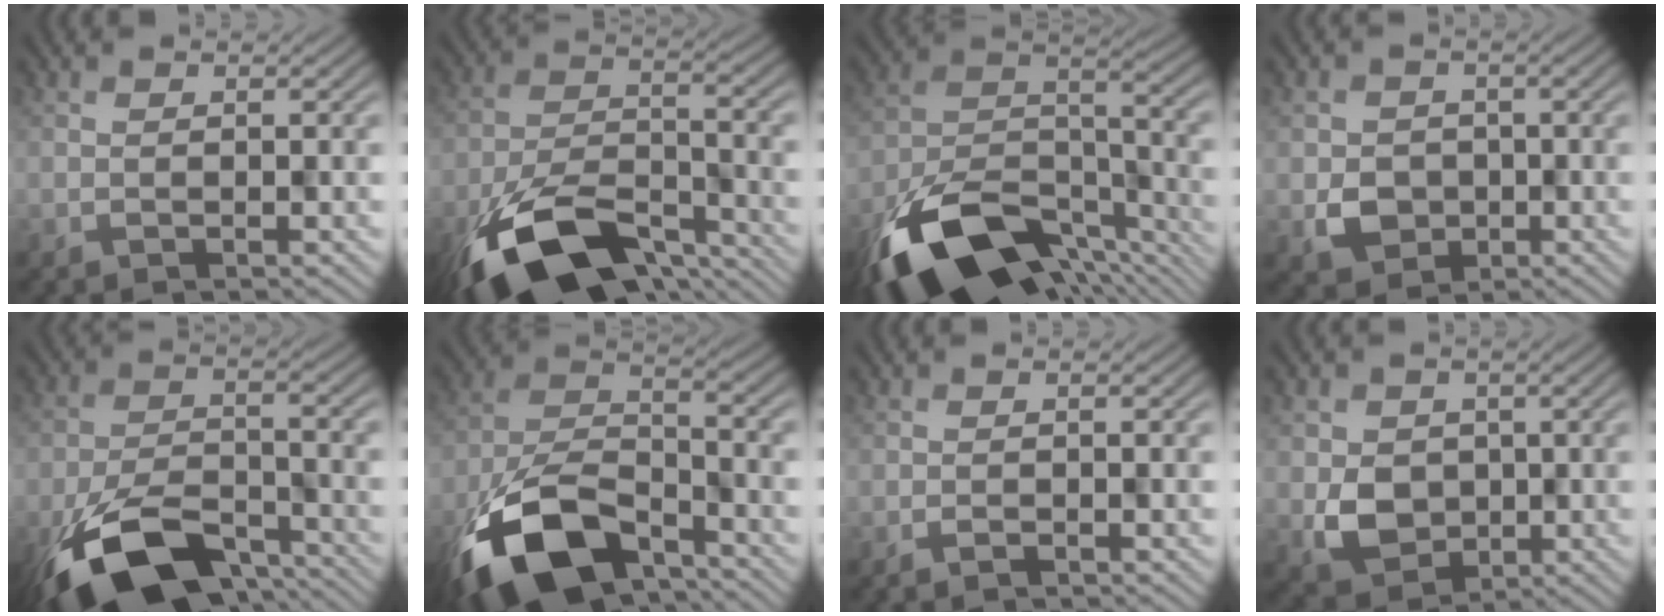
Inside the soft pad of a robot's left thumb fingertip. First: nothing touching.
{"total": 15.6, "force": [-10.2, 6.3, 9.9], "torque": [-0.217, -0.029, -0.172]}
{"total": 16.3, "force": [-10.6, 7.2, 10.0], "torque": [-0.214, -0.038, -0.163]}
{"total": 3.6, "force": [-0.5, 3.4, 1.0], "torque": [-0.020, -0.010, -0.010]}
{"total": 13.9, "force": [-8.8, 6.1, 8.9], "torque": [-0.182, -0.023, -0.152]}
{"total": 15.3, "force": [-9.5, 7.4, 9.4], "torque": [-0.207, -0.027, -0.177]}
{"total": 0.7, "force": [-0.6, 0.1, 0.4], "torque": [-0.008, 0.001, -0.010]}
{"total": 5.0, "force": [-0.1, 4.5, 2.2], "torque": [-0.050, -0.014, -0.003]}